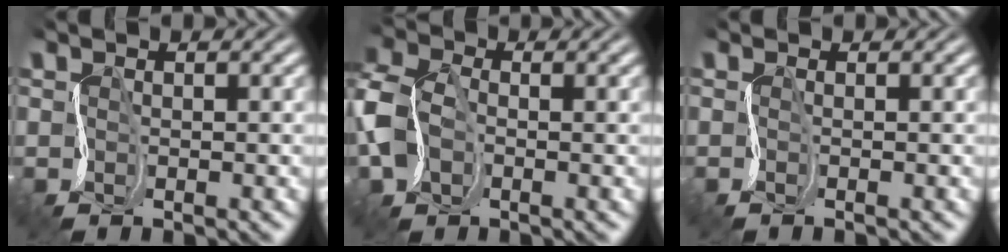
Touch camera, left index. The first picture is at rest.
{"total": 5.3, "force": [-0.8, 3.9, 3.5], "torque": [-0.115, 0.000, -0.029]}
{"total": 1.0, "force": [0.0, 0.5, 0.9], "torque": [-0.003, -0.004, -0.002]}